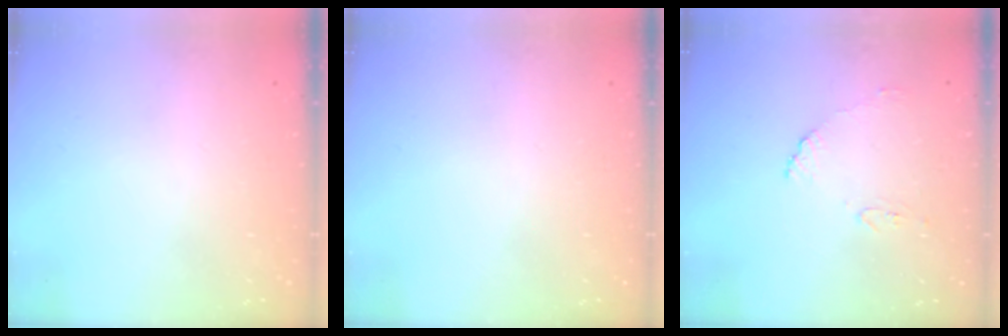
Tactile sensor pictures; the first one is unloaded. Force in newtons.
{"total": 0.0}
{"total": 8.2, "press": 8.1, "slide": 0.8}